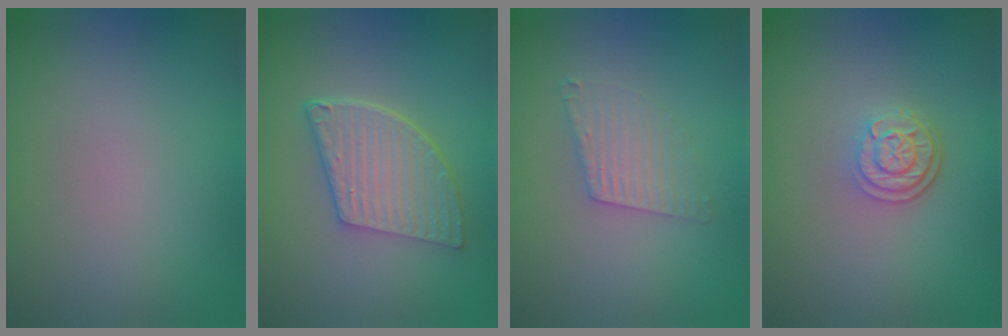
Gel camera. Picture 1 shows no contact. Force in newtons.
{"total": 5.2, "press": 4.2, "slide": 3.0}
{"total": 2.1, "press": 2.1, "slide": 0.3}
{"total": 2.9, "press": 2.4, "slide": 1.7}